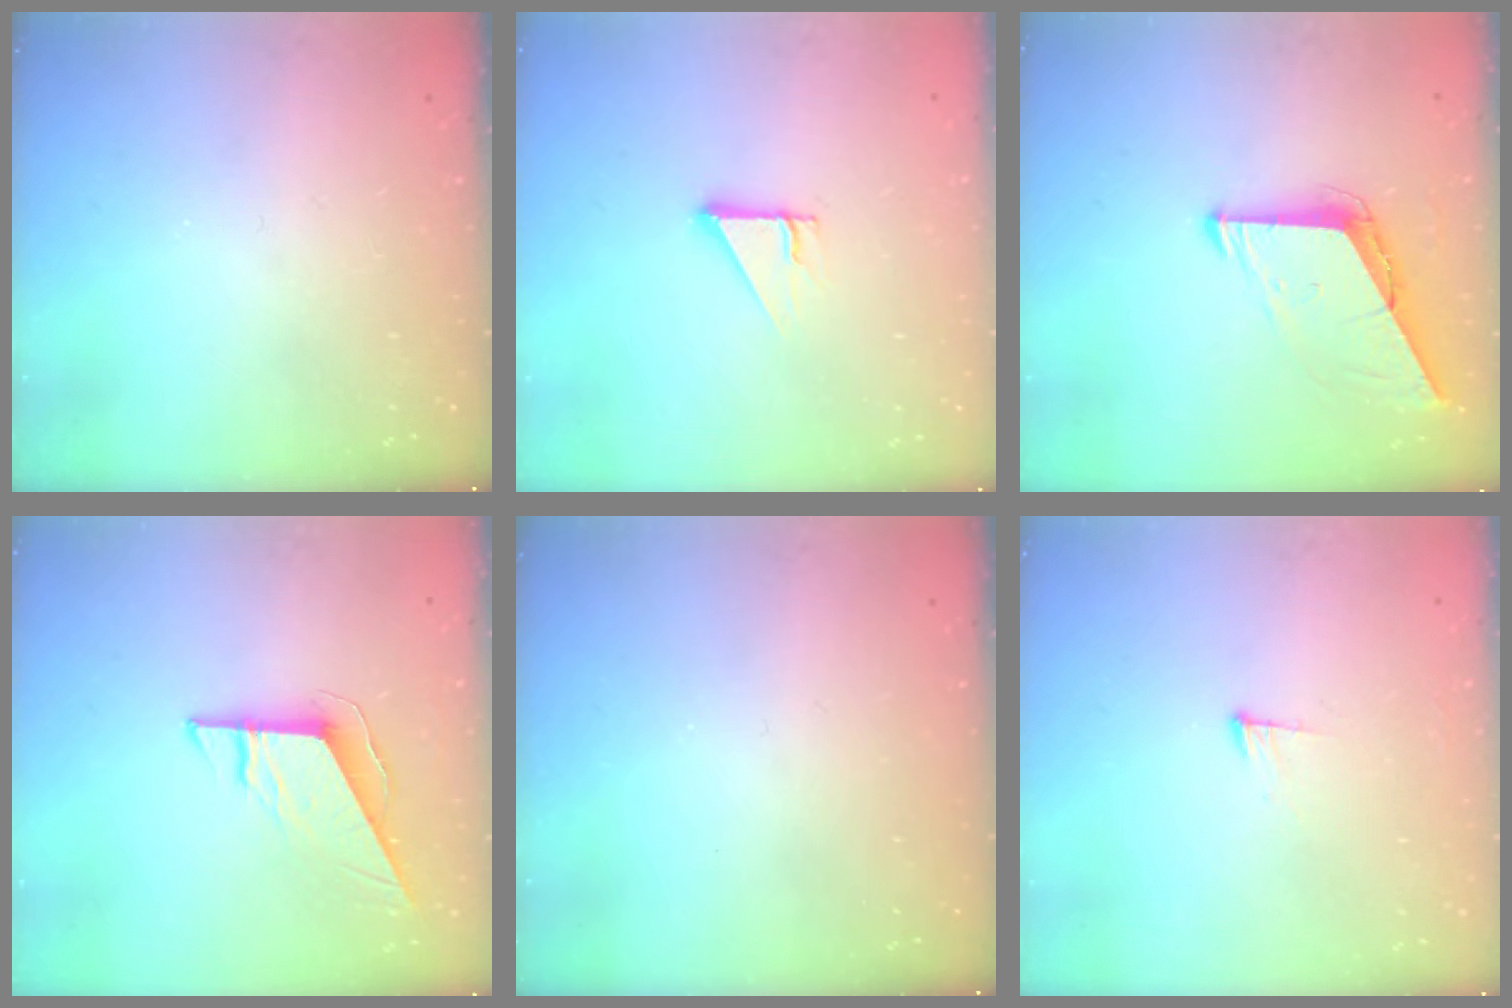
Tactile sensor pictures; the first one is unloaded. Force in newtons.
{"total": 2.7, "press": 2.7, "slide": 0.0}
{"total": 7.1, "press": 7.1, "slide": 0.5}
{"total": 9.2, "press": 9.2, "slide": 0.4}
{"total": 0.0}
{"total": 6.5, "press": 6.4, "slide": 1.4}